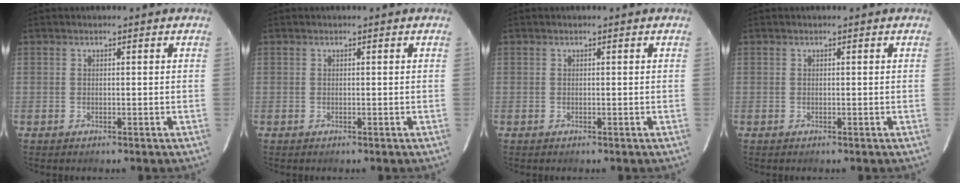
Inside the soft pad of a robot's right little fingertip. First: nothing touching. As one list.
[{"total": 0.0}, {"total": 0.0}, {"total": 0.0}]